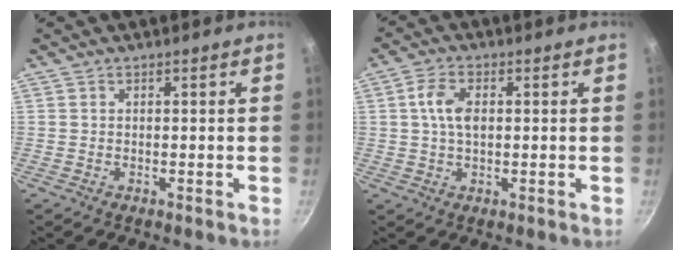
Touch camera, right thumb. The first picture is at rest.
{"total": 5.5, "force": [0.7, 3.2, 4.4], "torque": [-0.081, 0.007, 0.010]}